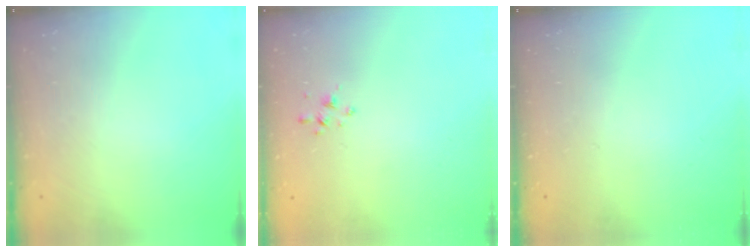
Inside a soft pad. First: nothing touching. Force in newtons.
{"total": 1.9, "press": 1.8, "slide": 0.7}
{"total": 0.0}